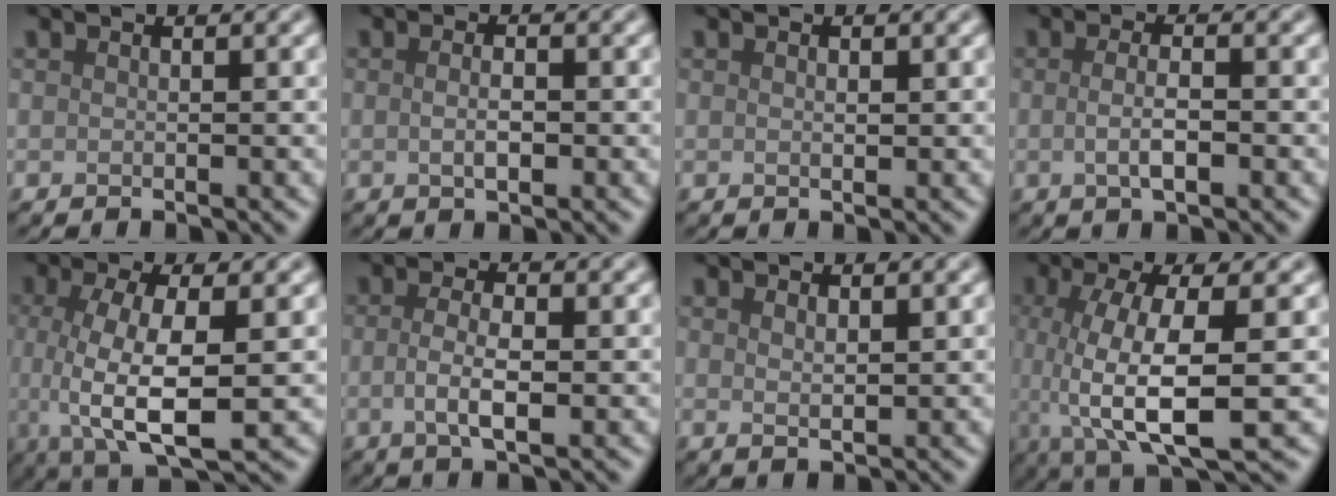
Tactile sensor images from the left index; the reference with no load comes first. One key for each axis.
{"total": 1.8, "fx": -0.2, "fy": 0.6, "fz": 1.7, "tx": -0.033, "ty": -0.002, "tz": -0.004}
{"total": 0.6, "fx": 0.1, "fy": 0.3, "fz": 0.5, "tx": -0.009, "ty": 0.001, "tz": 0.003}
{"total": 2.7, "fx": -0.3, "fy": 0.7, "fz": 2.6, "tx": -0.049, "ty": -0.005, "tz": -0.007}
{"total": 7.6, "fx": -0.5, "fy": 2.6, "fz": 7.1, "tx": -0.141, "ty": -0.008, "tz": -0.007}
{"total": 3.5, "fx": -0.5, "fy": 1.2, "fz": 3.3, "tx": -0.067, "ty": -0.004, "tz": -0.011}
{"total": 1.4, "fx": 0.7, "fy": 0.4, "fz": 1.1, "tx": -0.020, "ty": -0.004, "tz": 0.015}
{"total": 8.7, "fx": -1.1, "fy": 2.5, "fz": 8.3, "tx": -0.156, "ty": -0.009, "tz": -0.017}